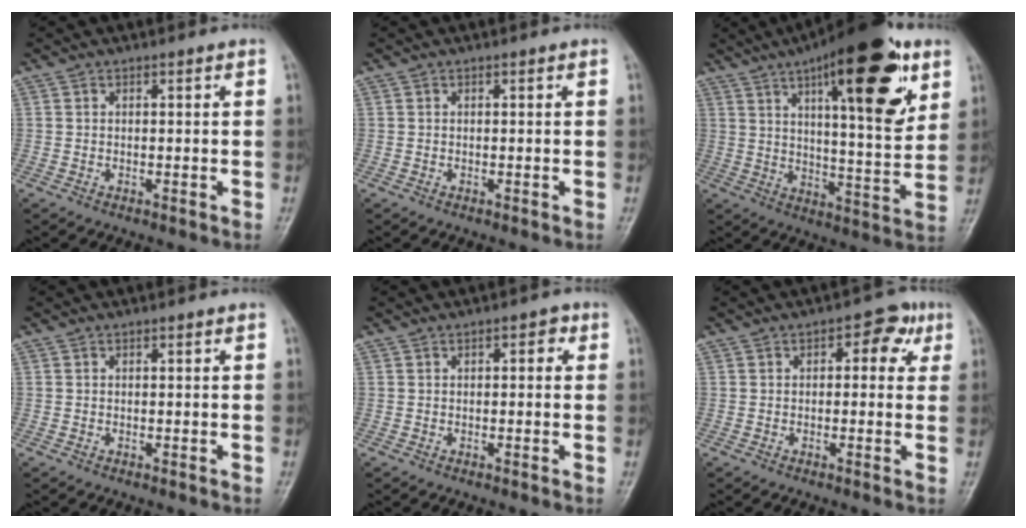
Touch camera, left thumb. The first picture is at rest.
{"total": 0.0}
{"total": 23.6, "force": [11.3, 7.3, 19.4], "torque": [-0.260, -0.030, 0.167]}
{"total": 0.0}
{"total": 2.3, "force": [0.7, 1.3, 1.8], "torque": [-0.008, 0.005, -0.001]}
{"total": 5.6, "force": [1.7, 3.4, 4.1], "torque": [-0.015, 0.006, 0.009]}